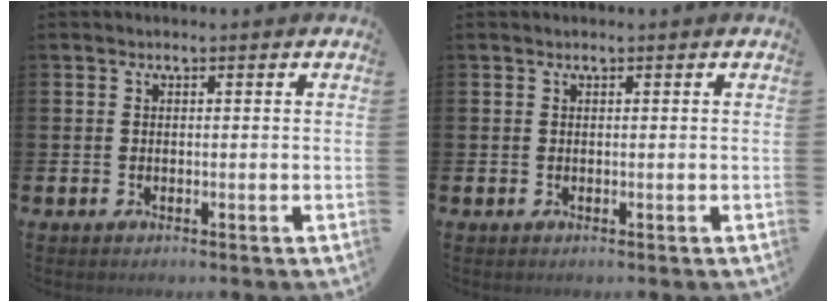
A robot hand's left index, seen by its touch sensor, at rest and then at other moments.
{"total": 0.0}